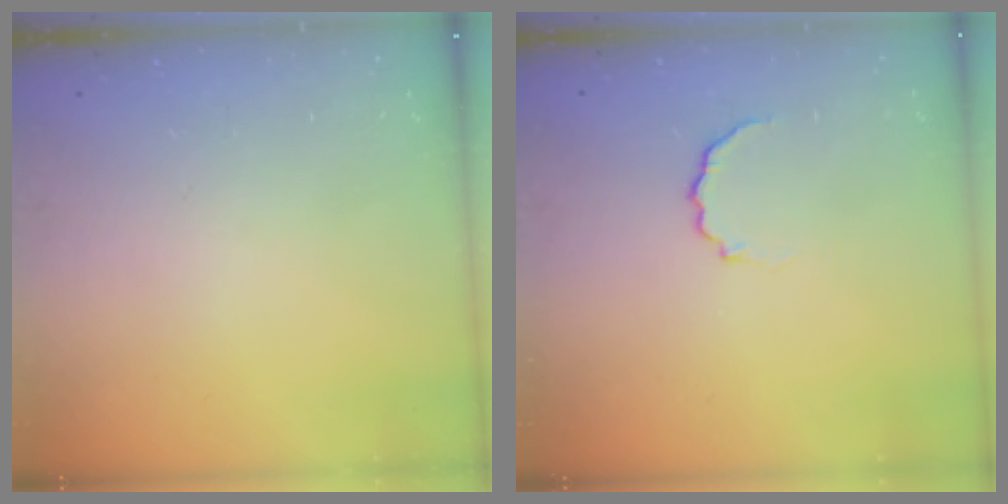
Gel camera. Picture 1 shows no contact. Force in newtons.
{"total": 4.0, "press": 3.9, "slide": 0.7}